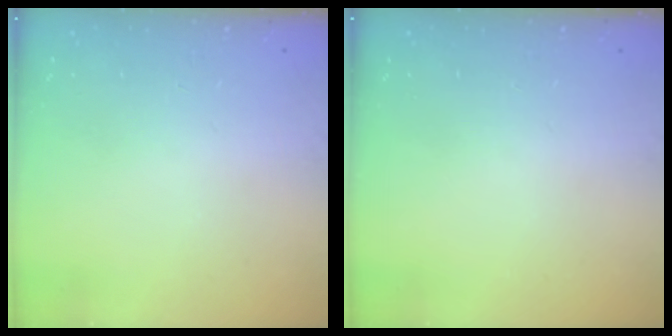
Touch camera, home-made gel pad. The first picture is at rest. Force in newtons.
{"total": 0.0}